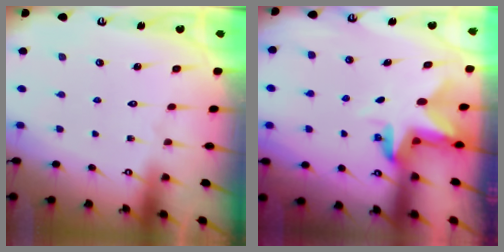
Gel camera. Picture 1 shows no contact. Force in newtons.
{"total": 3.1, "press": 3.1, "slide": 0.5}